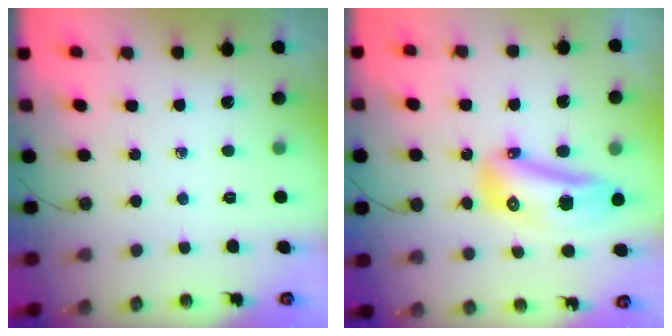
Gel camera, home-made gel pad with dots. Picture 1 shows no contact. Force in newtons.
{"total": 14.0, "press": 13.8, "slide": 2.5}